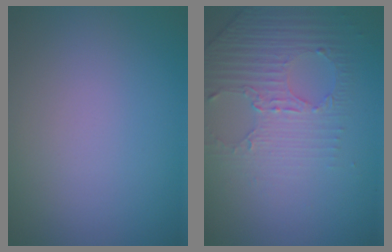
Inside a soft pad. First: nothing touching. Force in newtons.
{"total": 4.5, "press": 3.0, "slide": 3.4}